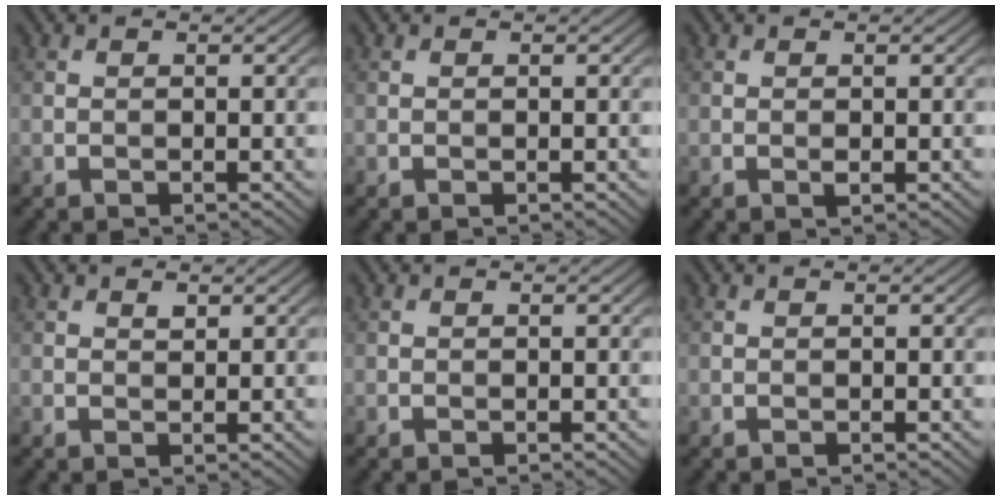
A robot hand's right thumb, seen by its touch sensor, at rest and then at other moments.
{"total": 0.0}
{"total": 0.5, "force": [-0.1, 0.2, 0.5], "torque": [-0.010, -0.002, -0.003]}
{"total": 0.8, "force": [0.5, 0.4, 0.5], "torque": [-0.011, -0.004, 0.010]}
{"total": 0.0}
{"total": 0.0}